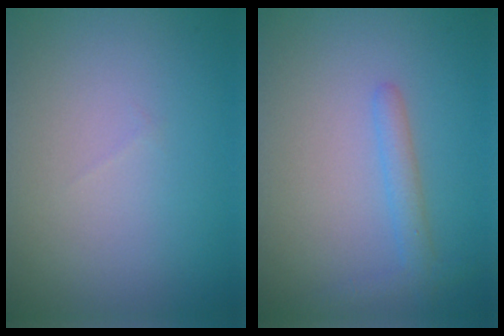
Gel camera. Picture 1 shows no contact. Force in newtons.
{"total": 2.0, "press": 2.0, "slide": 0.2}